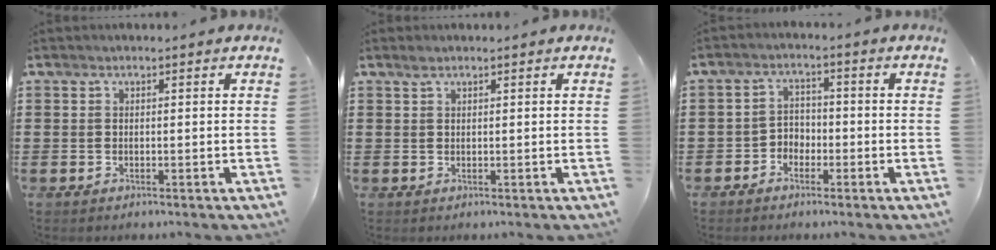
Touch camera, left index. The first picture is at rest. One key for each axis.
{"total": 0.8, "fx": 0.6, "fy": 0.3, "fz": 0.4, "tx": -0.010, "ty": 0.002, "tz": 0.010}
{"total": 2.7, "fx": -1.9, "fy": 1.8, "fz": 0.5, "tx": -0.018, "ty": 0.008, "tz": -0.044}